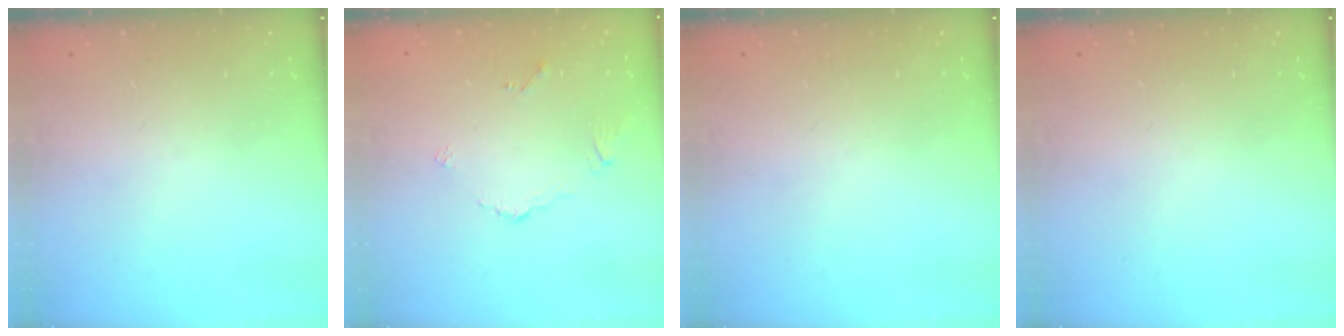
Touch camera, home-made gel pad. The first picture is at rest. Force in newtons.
{"total": 2.7, "press": 2.6, "slide": 0.6}
{"total": 0.0}
{"total": 0.0}